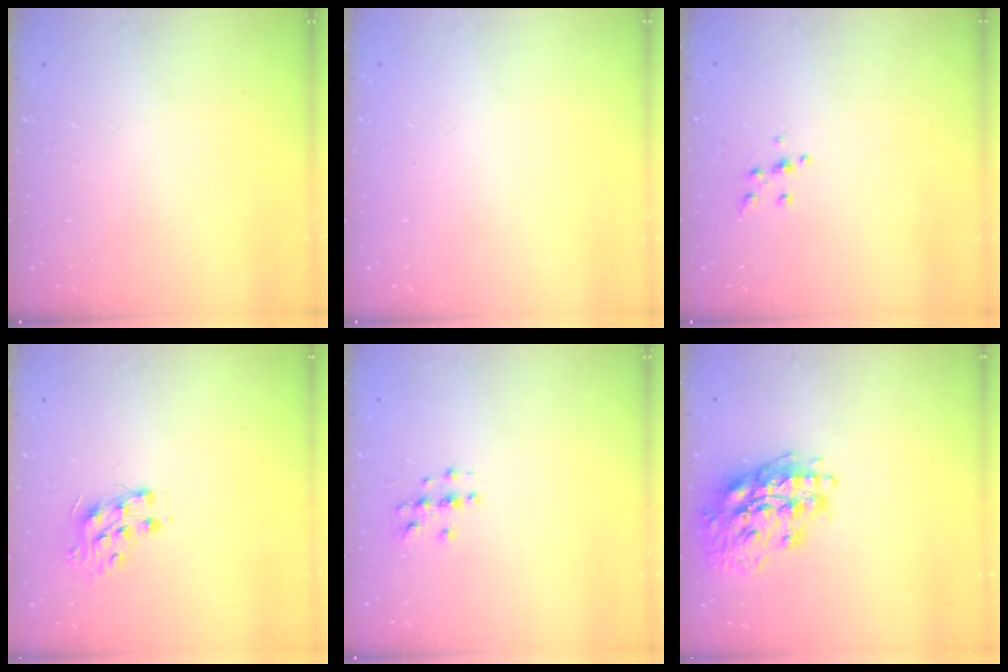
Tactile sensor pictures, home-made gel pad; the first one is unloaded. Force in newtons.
{"total": 0.0}
{"total": 4.5, "press": 4.5, "slide": 0.5}
{"total": 8.4, "press": 8.4, "slide": 0.2}
{"total": 2.8, "press": 2.8, "slide": 0.3}
{"total": 17.5, "press": 17.5, "slide": 0.9}